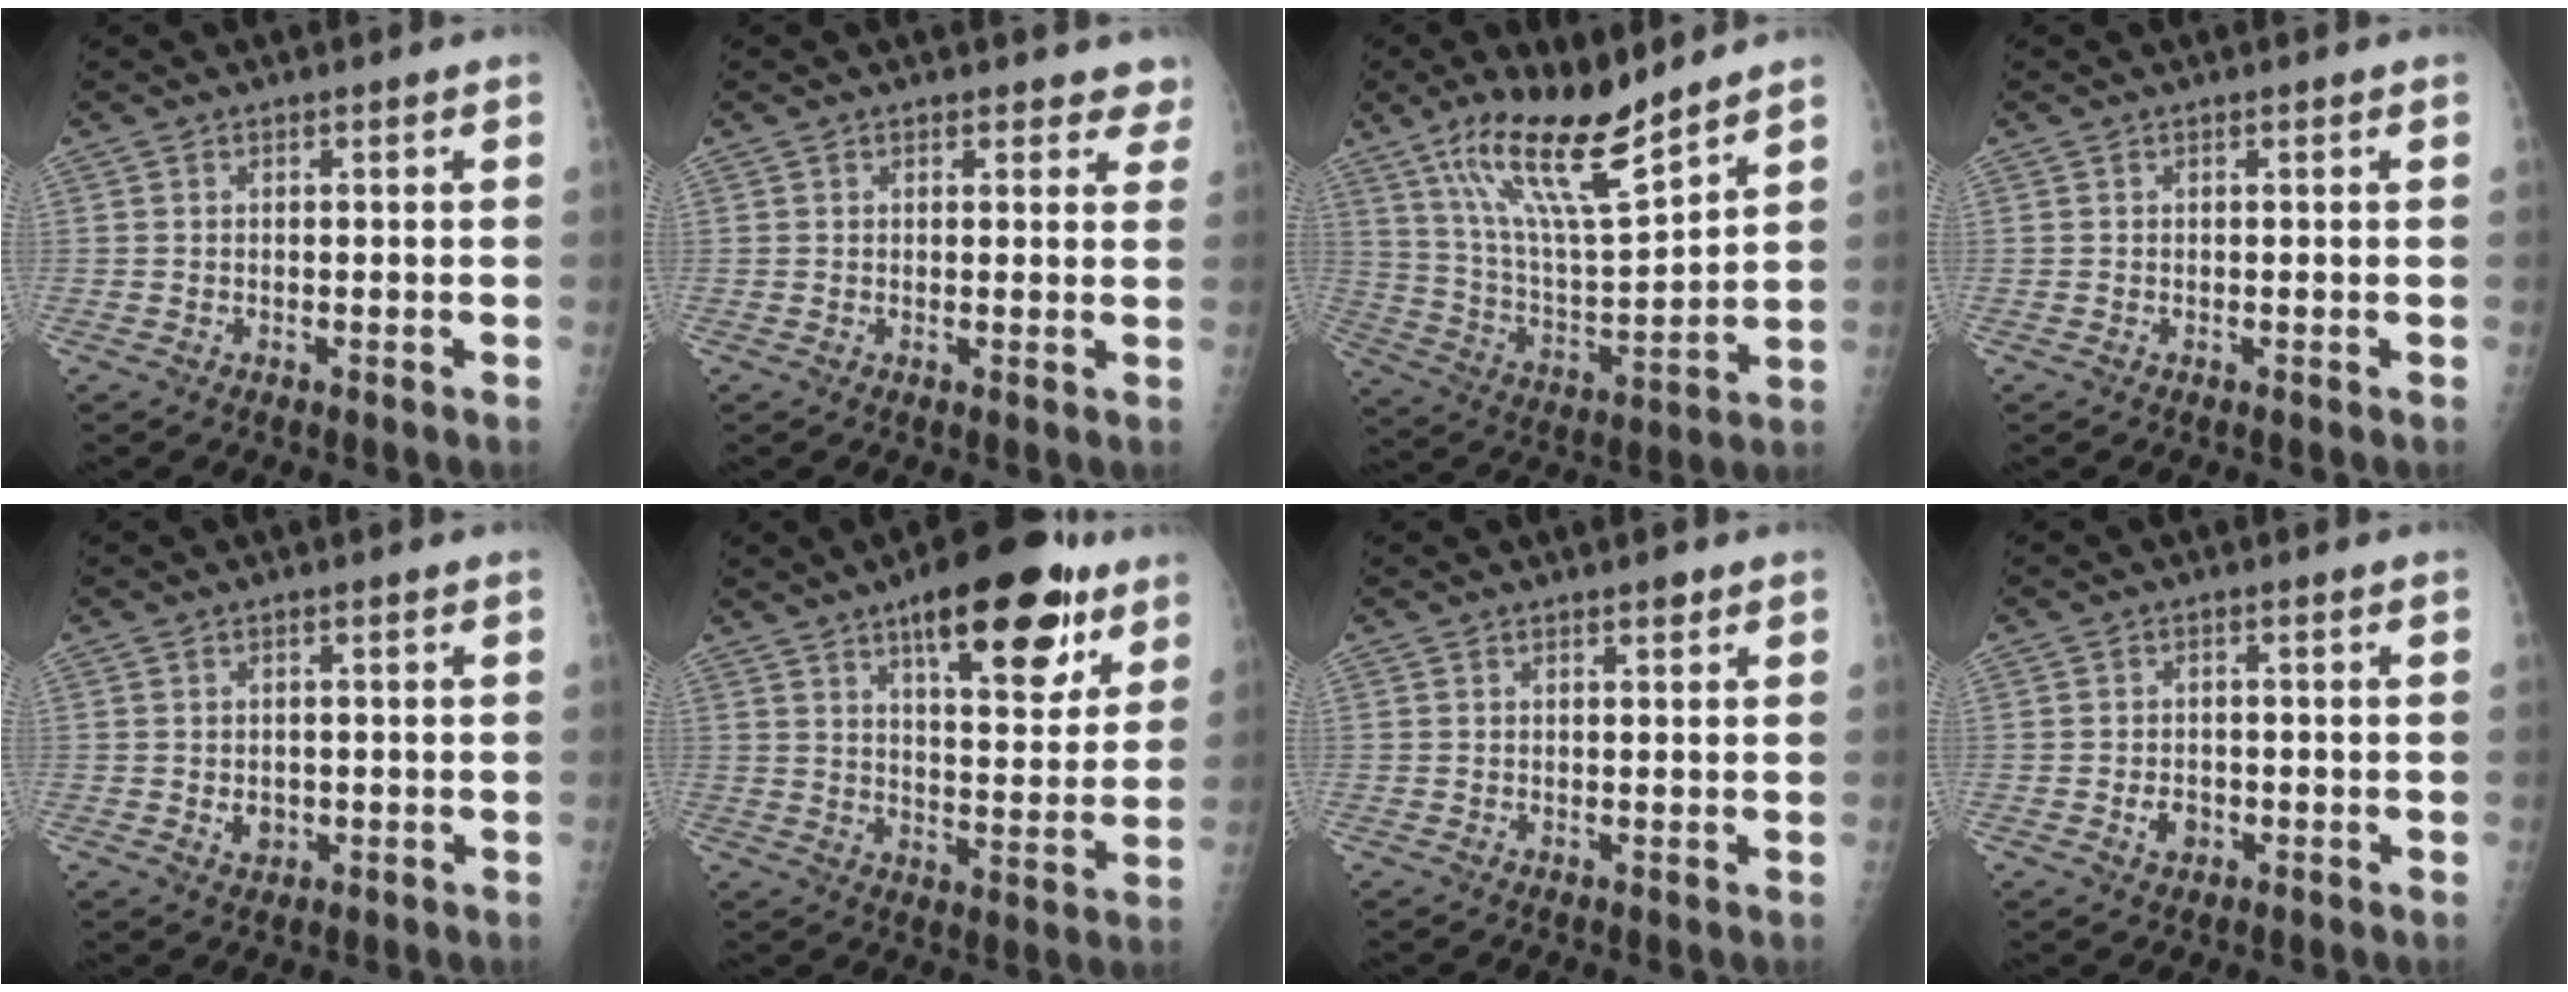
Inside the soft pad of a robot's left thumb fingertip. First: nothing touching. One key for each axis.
{"total": 3.7, "fx": 3.1, "fy": 1.8, "fz": 0.9, "tx": 0.030, "ty": -0.011, "tz": 0.023}
{"total": 16.6, "fx": 12.0, "fy": 3.3, "fz": 11.0, "tx": -0.182, "ty": -0.070, "tz": 0.230}
{"total": 0.0}
{"total": 2.3, "fx": -0.3, "fy": 1.9, "fz": 1.3, "tx": -0.011, "ty": 0.000, "tz": 0.002}
{"total": 19.3, "fx": 11.1, "fy": 7.0, "fz": 14.2, "tx": -0.161, "ty": -0.044, "tz": 0.162}
{"total": 1.2, "fx": 0.9, "fy": 0.4, "fz": 0.8, "tx": -0.006, "ty": -0.004, "tz": 0.012}
{"total": 2.8, "fx": -0.9, "fy": 2.1, "fz": 1.5, "tx": -0.017, "ty": 0.003, "tz": -0.011}